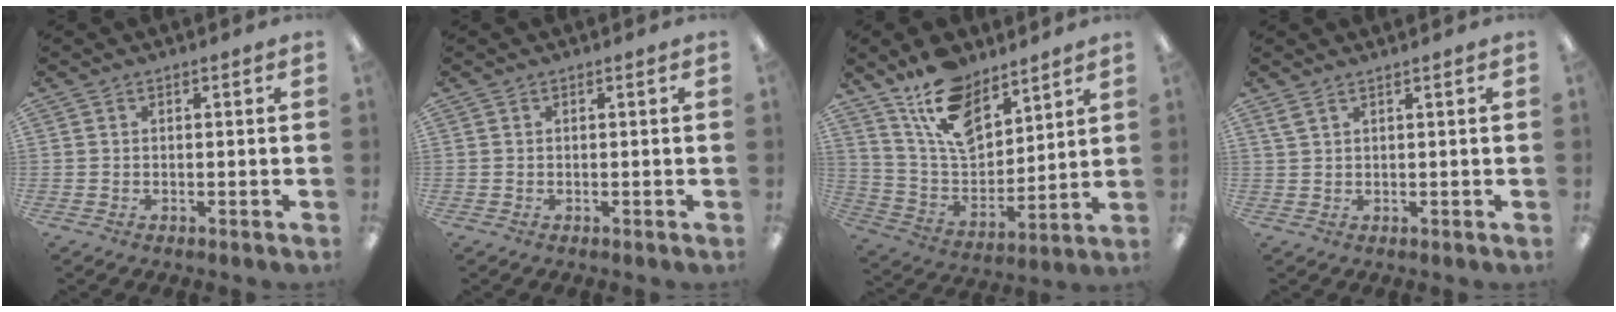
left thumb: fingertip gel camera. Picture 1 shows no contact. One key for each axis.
{"total": 0.0}
{"total": 15.0, "fx": 11.0, "fy": 7.4, "fz": 7.2, "tx": -0.144, "ty": -0.057, "tz": 0.206}
{"total": 1.8, "fx": 1.3, "fy": 0.3, "fz": 1.2, "tx": -0.026, "ty": 0.001, "tz": 0.023}